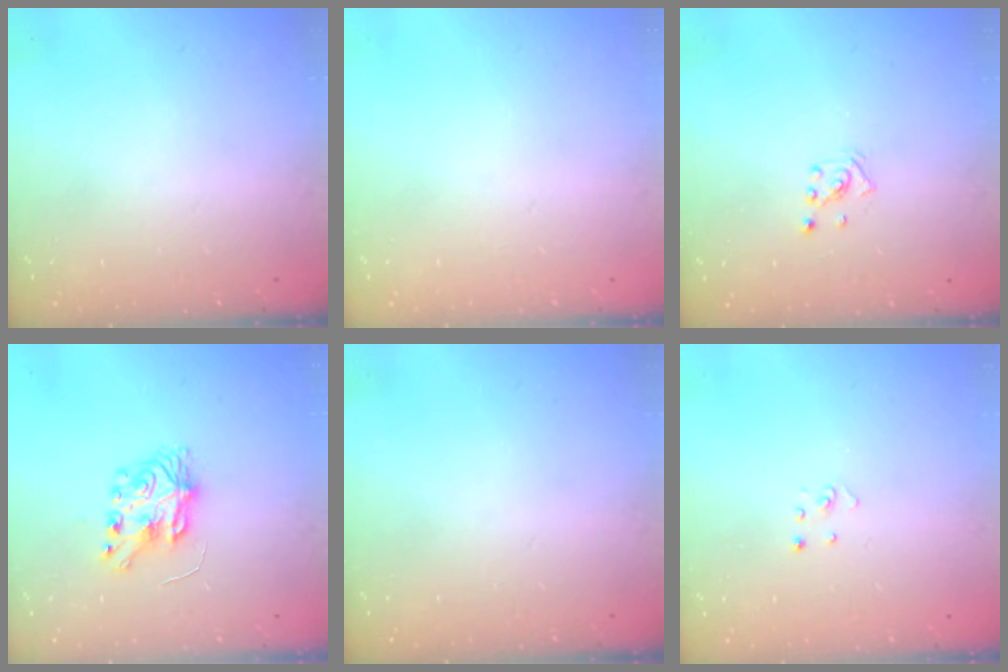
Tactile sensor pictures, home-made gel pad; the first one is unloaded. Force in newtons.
{"total": 0.0}
{"total": 2.0, "press": 2.0, "slide": 0.6}
{"total": 7.5, "press": 7.5, "slide": 0.3}
{"total": 0.0}
{"total": 2.2, "press": 2.2, "slide": 0.2}